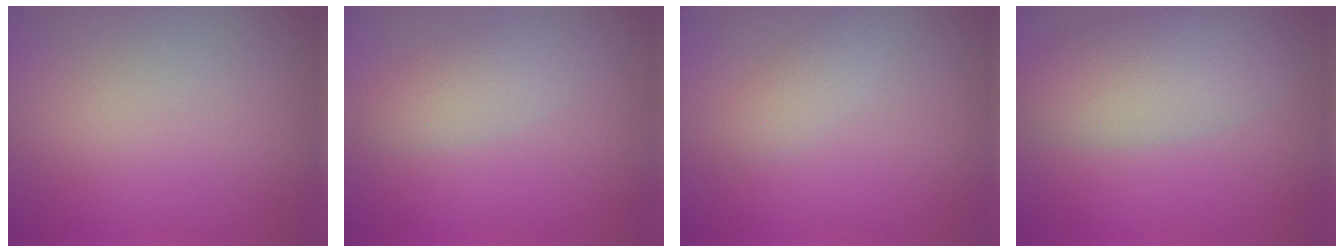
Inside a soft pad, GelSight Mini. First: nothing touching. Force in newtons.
{"total": 2.4, "press": 2.4, "slide": 0.1}
{"total": 1.3, "press": 1.3, "slide": 0.1}
{"total": 5.1, "press": 5.1, "slide": 0.5}